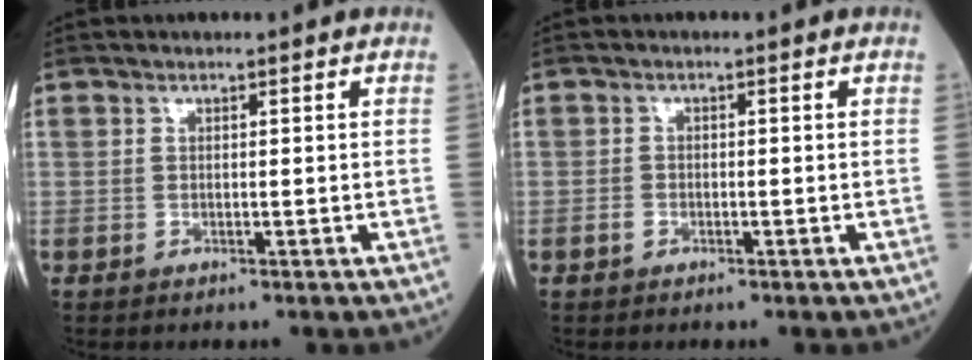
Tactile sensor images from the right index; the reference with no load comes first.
{"total": 0.9, "force": [-0.5, 0.7, 0.3], "torque": [-0.006, 0.003, -0.008]}